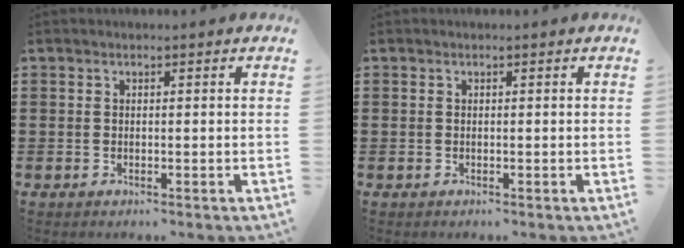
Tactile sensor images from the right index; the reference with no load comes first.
{"total": 0.0}